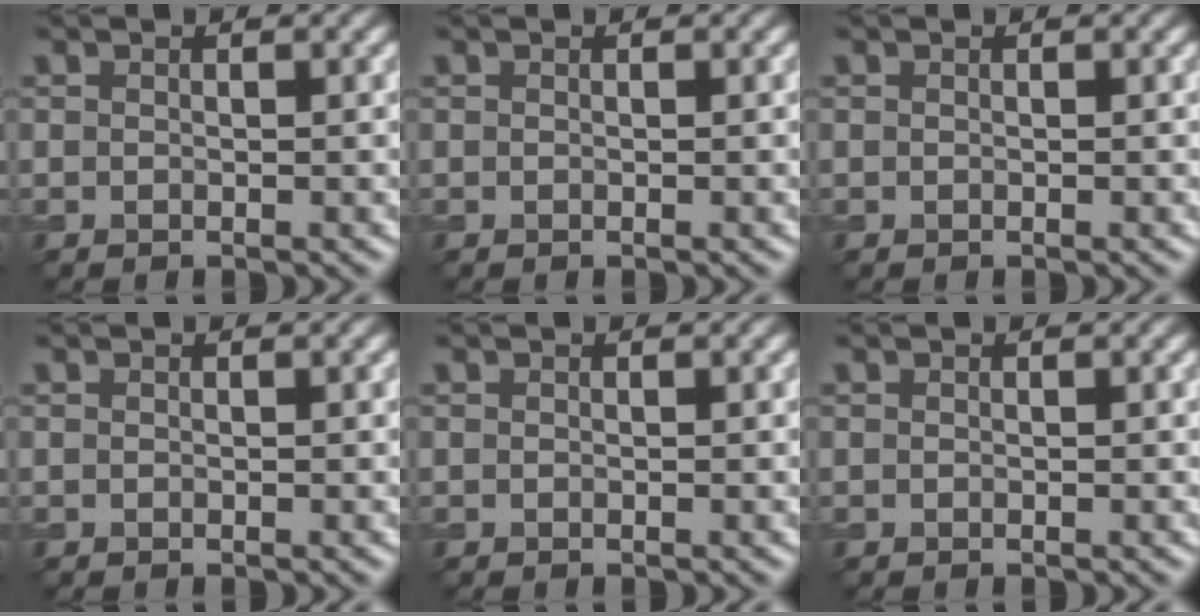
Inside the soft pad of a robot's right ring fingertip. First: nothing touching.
{"total": 0.0}
{"total": 0.0}
{"total": 0.0}
{"total": 0.0}
{"total": 0.0}